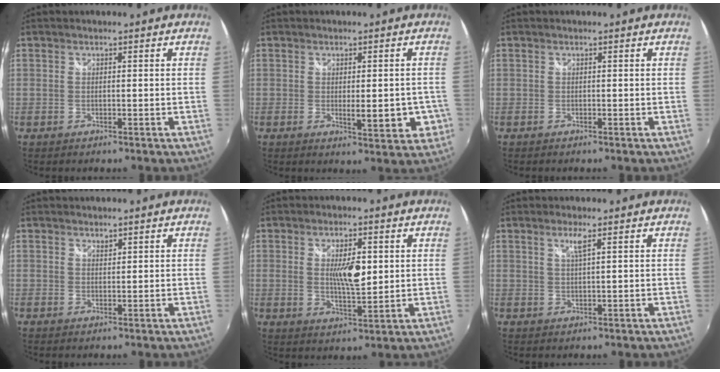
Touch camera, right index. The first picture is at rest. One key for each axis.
{"total": 7.3, "fx": -1.9, "fy": 2.6, "fz": 6.6, "tx": -0.094, "ty": -0.019, "tz": -0.020}
{"total": 0.0}
{"total": 0.9, "fx": 0.8, "fy": 0.3, "fz": 0.1, "tx": -0.002, "ty": 0.000, "tz": 0.014}
{"total": 6.6, "fx": 1.2, "fy": 2.5, "fz": 6.0, "tx": -0.098, "ty": -0.002, "tz": 0.021}
{"total": 2.1, "fx": 1.1, "fy": -0.2, "fz": 1.8, "tx": -0.033, "ty": -0.002, "tz": 0.021}